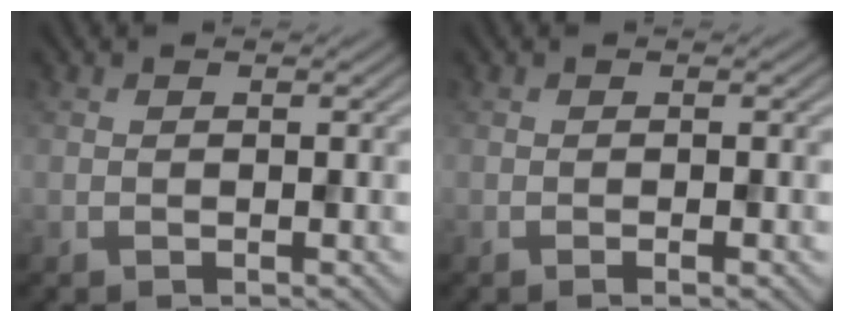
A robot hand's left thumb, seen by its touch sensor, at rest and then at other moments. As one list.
[{"total": 1.0, "force": [-0.4, 0.0, 0.9], "torque": [-0.014, -0.002, -0.010]}]